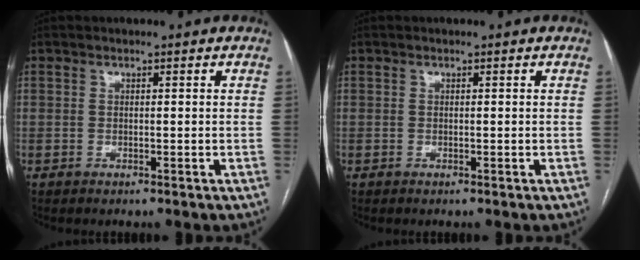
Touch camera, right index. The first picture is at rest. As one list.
[{"total": 0.0}]